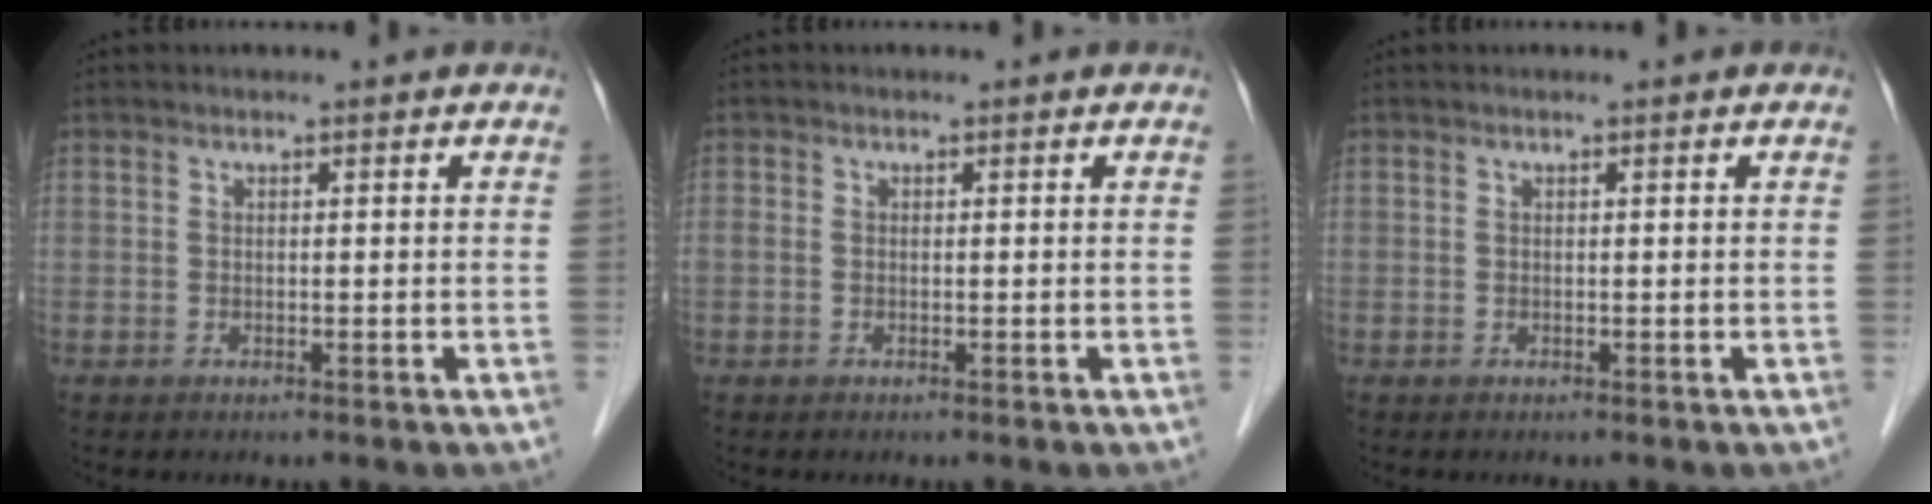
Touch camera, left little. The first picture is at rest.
{"total": 0.7, "force": [-0.2, 0.5, 0.3], "torque": [-0.010, 0.001, -0.006]}
{"total": 0.0}